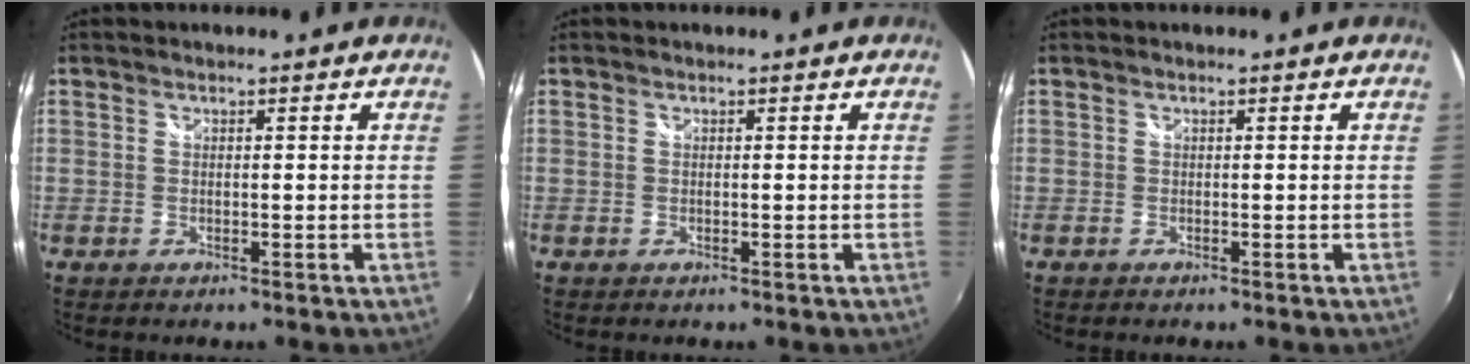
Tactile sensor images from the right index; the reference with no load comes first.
{"total": 0.0}
{"total": 1.9, "force": [0.2, -1.8, -0.7], "torque": [0.018, -0.011, 0.003]}